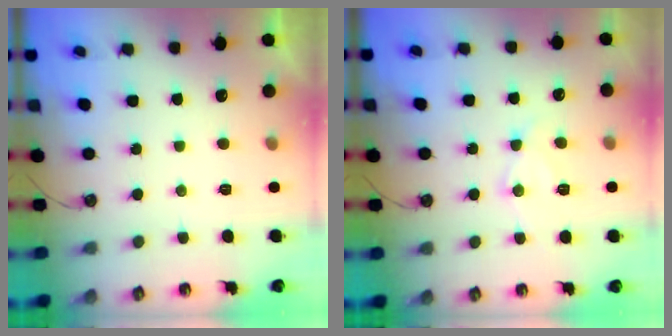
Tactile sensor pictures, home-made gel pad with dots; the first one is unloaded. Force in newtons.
{"total": 9.0, "press": 9.0, "slide": 0.7}